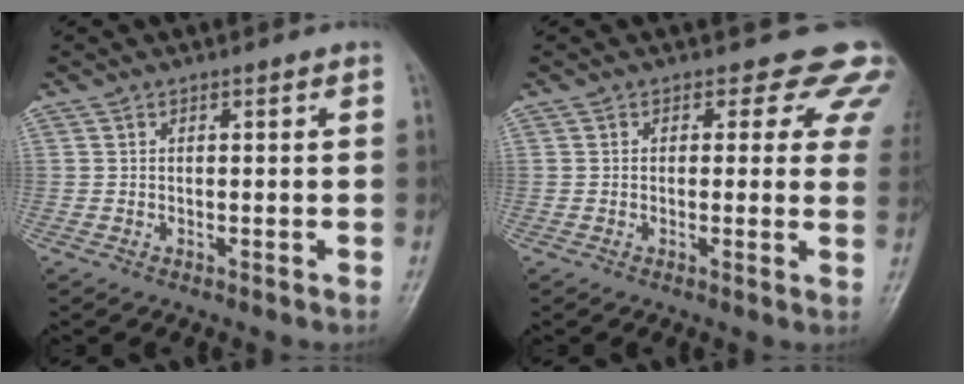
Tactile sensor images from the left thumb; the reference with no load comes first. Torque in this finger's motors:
{"motor_torque": [0.53, 0.39, 0.27, -0.02, 0.12]}